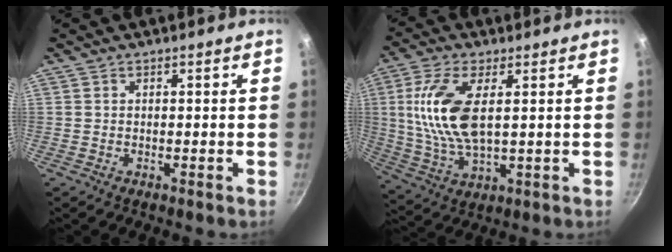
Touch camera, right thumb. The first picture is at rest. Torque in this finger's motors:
{"motor_torque": [-0.25, 1.85, 1.50, 1.02, 0.57]}